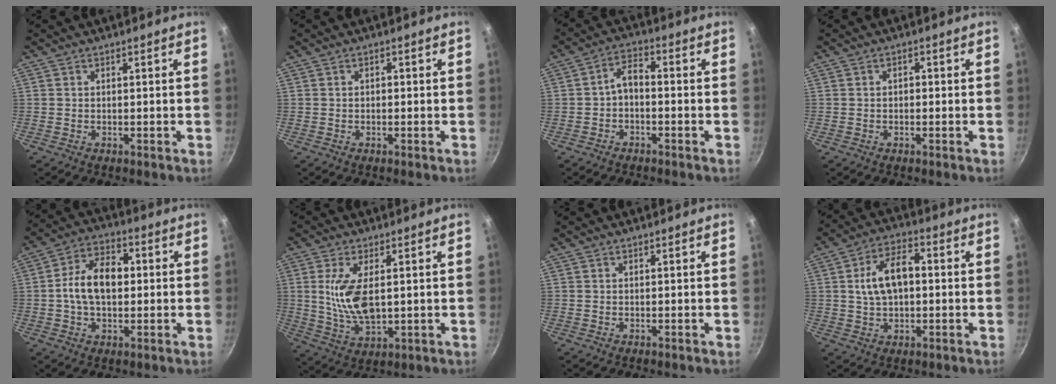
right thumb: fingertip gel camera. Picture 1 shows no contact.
{"total": 0.7, "force": [-0.1, 0.5, 0.5], "torque": [-0.004, 0.005, -0.003]}
{"total": 4.6, "force": [-1.0, 2.6, 3.6], "torque": [-0.056, 0.025, -0.028]}
{"total": 1.0, "force": [-0.1, 0.8, 0.7], "torque": [-0.002, 0.005, -0.005]}
{"total": 11.4, "force": [0.4, 7.2, 8.8], "torque": [-0.148, 0.023, 0.000]}
{"total": 9.8, "force": [1.3, 4.5, 8.6], "torque": [-0.171, -0.016, 0.035]}
{"total": 0.0}
{"total": 10.0, "force": [1.0, 5.8, 8.1], "torque": [-0.138, 0.018, 0.015]}